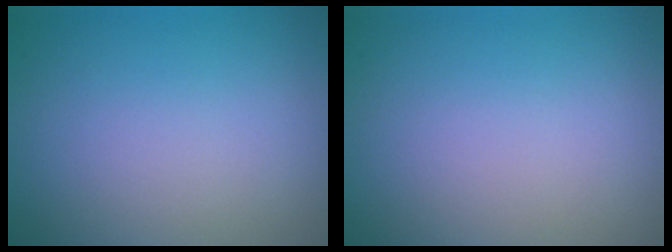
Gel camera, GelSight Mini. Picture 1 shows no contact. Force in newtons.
{"total": 0.0}